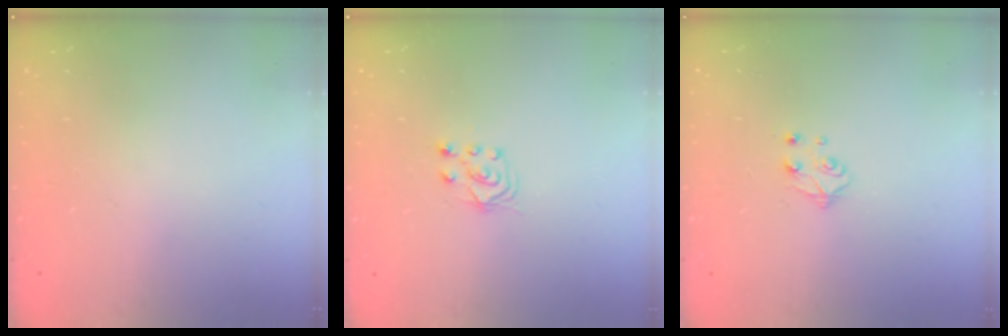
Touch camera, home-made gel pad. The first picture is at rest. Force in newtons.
{"total": 5.5, "press": 5.5, "slide": 0.4}
{"total": 5.3, "press": 5.3, "slide": 0.3}